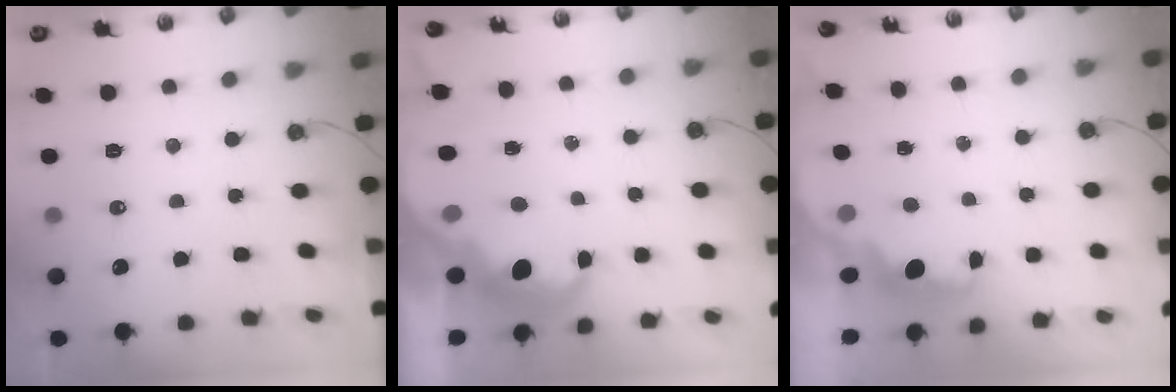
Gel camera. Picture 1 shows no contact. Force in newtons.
{"total": 7.8, "press": 7.8, "slide": 0.6}
{"total": 2.1, "press": 2.0, "slide": 0.7}